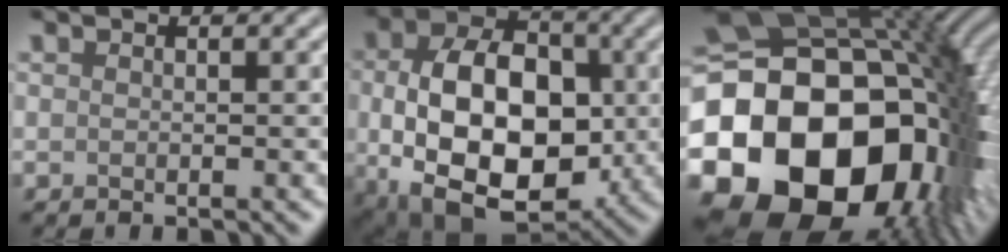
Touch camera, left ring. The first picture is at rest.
{"total": 13.3, "force": [-1.1, 8.6, 10.1], "torque": [-0.177, -0.011, -0.015]}
{"total": 24.8, "force": [-6.5, 19.3, 14.1], "torque": [-0.247, -0.043, -0.137]}